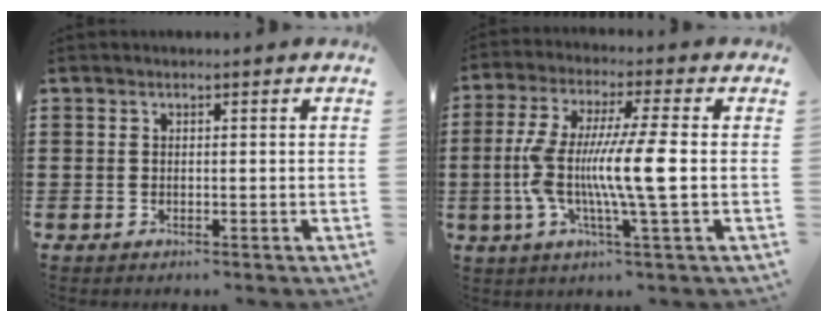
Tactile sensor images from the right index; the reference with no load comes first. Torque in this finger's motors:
{"motor_torque": [2.14, 0.00, 1.05, 0.21]}